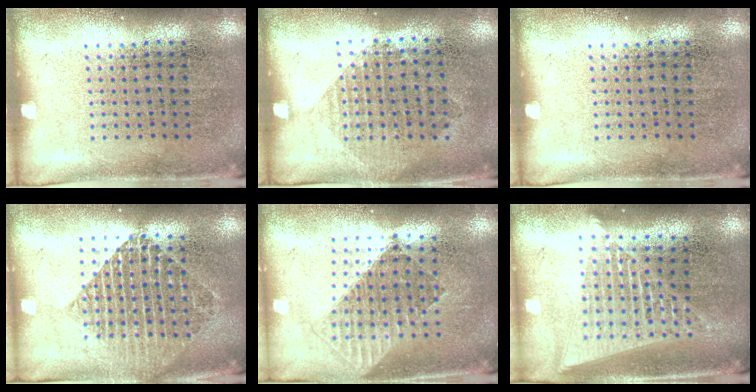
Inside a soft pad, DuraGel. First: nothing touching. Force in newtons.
{"total": 1.0, "press": 0.9, "slide": 0.5}
{"total": 0.0}
{"total": 1.8, "press": 1.6, "slide": 1.0}
{"total": 1.5, "press": 1.3, "slide": 0.8}
{"total": 1.9, "press": 1.6, "slide": 1.0}